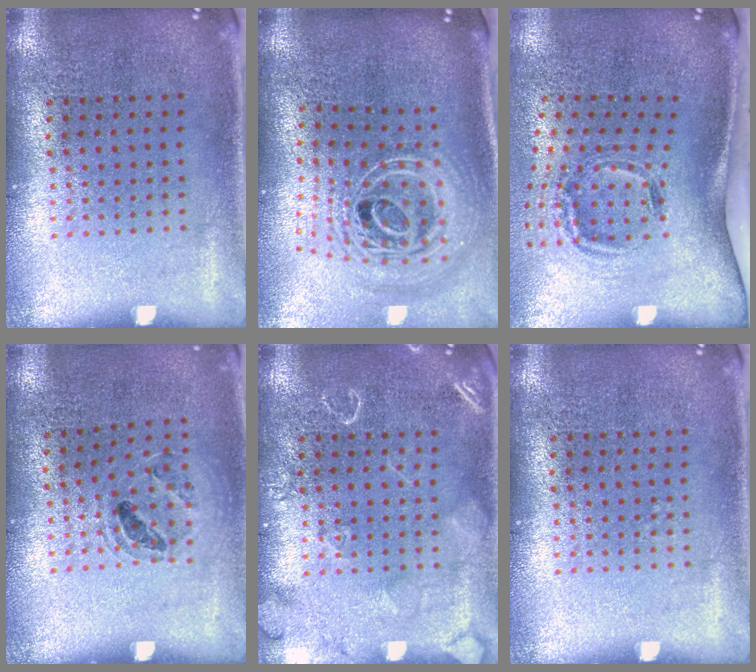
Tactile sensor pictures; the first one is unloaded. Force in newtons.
{"total": 2.8, "press": 2.0, "slide": 1.9}
{"total": 1.9, "press": 1.3, "slide": 1.3}
{"total": 0.9, "press": 0.9, "slide": 0.1}
{"total": 2.4, "press": 2.4, "slide": 0.4}
{"total": 0.0}